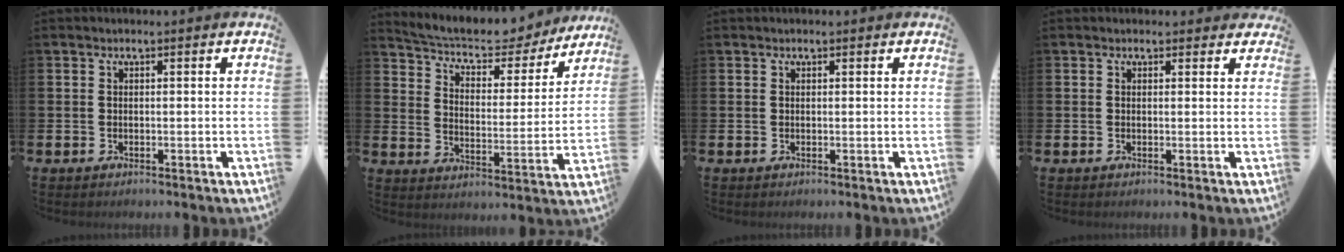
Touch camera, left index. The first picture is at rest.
{"total": 6.8, "force": [6.3, 1.8, 1.7], "torque": [-0.063, -0.048, 0.104]}
{"total": 0.0}
{"total": 0.9, "force": [0.5, 0.7, 0.1], "torque": [0.007, 0.006, 0.007]}